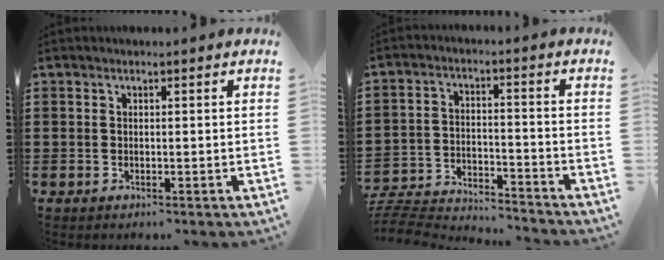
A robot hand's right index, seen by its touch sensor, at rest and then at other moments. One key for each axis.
{"total": 5.6, "fx": -5.5, "fy": 0.5, "fz": 0.9, "tx": -0.034, "ty": -0.002, "tz": -0.117}